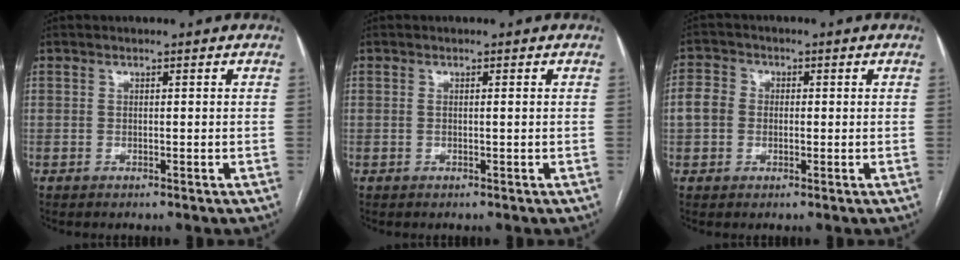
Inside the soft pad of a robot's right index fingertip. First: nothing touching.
{"total": 0.8, "force": [0.1, 0.0, 0.8], "torque": [-0.017, -0.001, 0.002]}
{"total": 4.3, "force": [-0.2, 3.7, 2.1], "torque": [-0.054, 0.020, -0.007]}